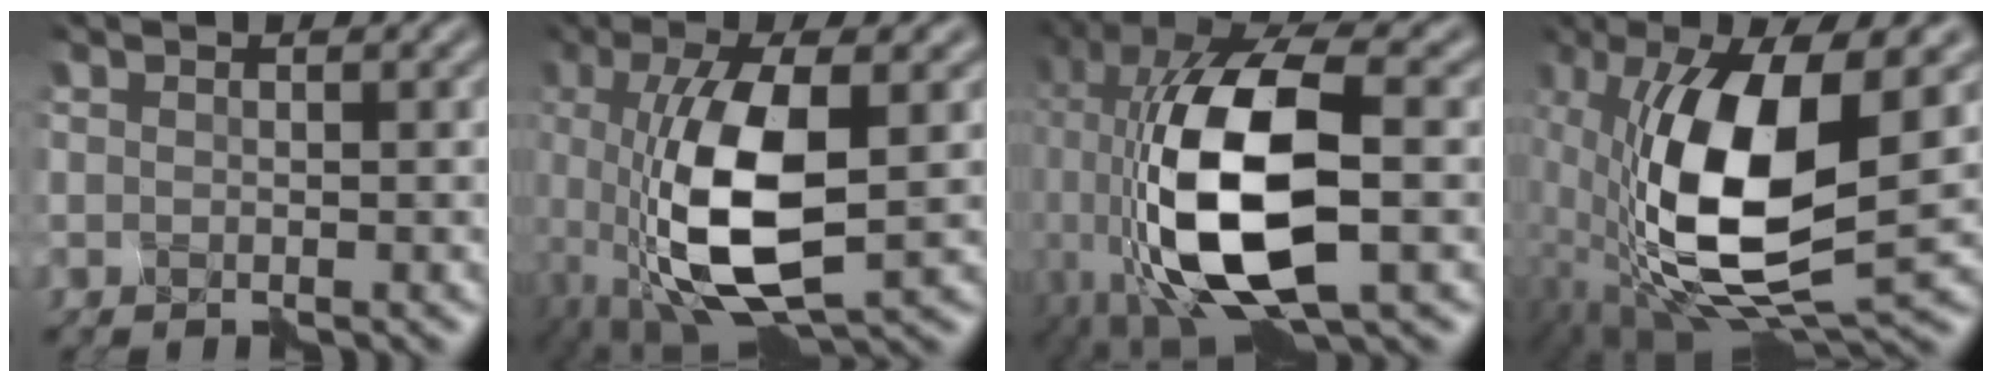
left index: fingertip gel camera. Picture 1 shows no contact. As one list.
[{"total": 9.3, "force": [-0.9, 3.3, 8.7], "torque": [-0.190, -0.005, -0.010]}, {"total": 12.5, "force": [-1.6, 4.8, 11.4], "torque": [-0.244, 0.007, -0.035]}, {"total": 12.6, "force": [0.0, 5.0, 11.6], "torque": [-0.236, -0.011, 0.009]}]